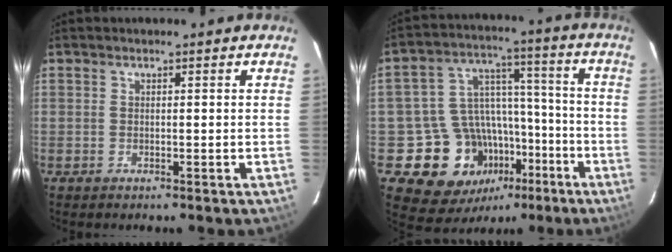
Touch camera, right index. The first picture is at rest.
{"total": 15.9, "force": [-8.0, 12.5, 5.8], "torque": [-0.122, 0.053, -0.097]}